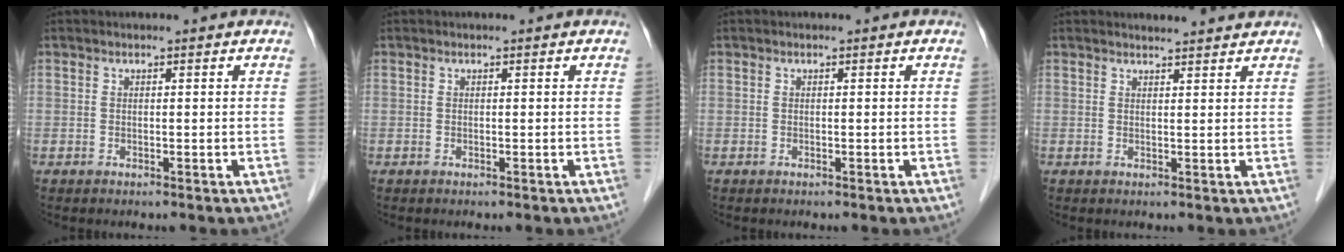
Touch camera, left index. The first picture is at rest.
{"total": 0.0}
{"total": 0.0}
{"total": 4.4, "force": [4.3, 0.1, 0.9], "torque": [-0.016, 0.008, 0.049]}